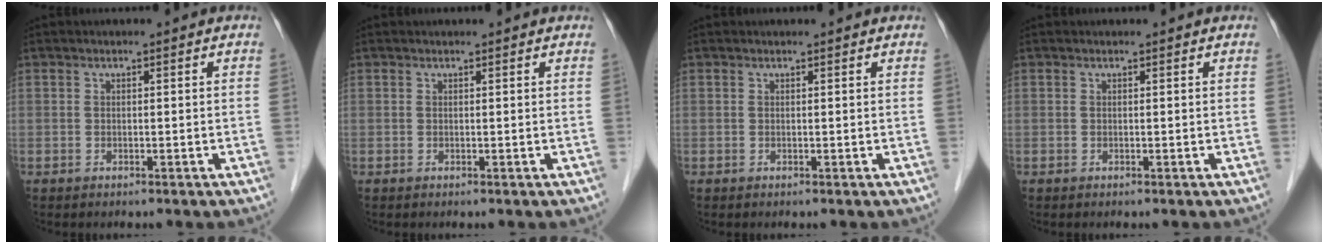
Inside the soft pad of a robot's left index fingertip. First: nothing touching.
{"total": 1.9, "force": [1.9, 0.3, 0.5], "torque": [-0.012, 0.015, 0.017]}
{"total": 1.7, "force": [1.6, 0.3, 0.3], "torque": [-0.012, 0.013, 0.015]}
{"total": 0.9, "force": [0.8, 0.2, 0.1], "torque": [-0.008, 0.008, 0.009]}